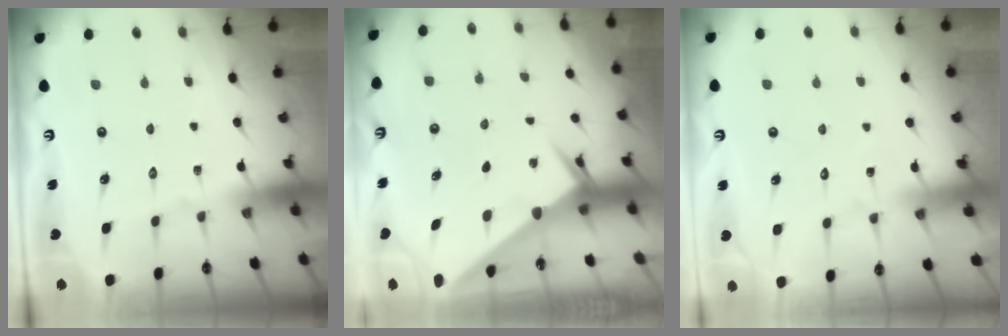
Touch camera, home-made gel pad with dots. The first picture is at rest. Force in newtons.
{"total": 2.6, "press": 2.6, "slide": 0.2}
{"total": 6.4, "press": 6.4, "slide": 0.6}